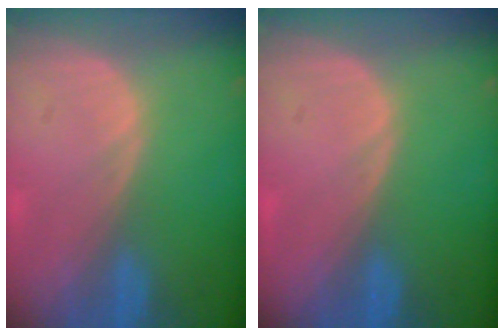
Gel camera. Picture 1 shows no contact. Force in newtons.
{"total": 0.0}